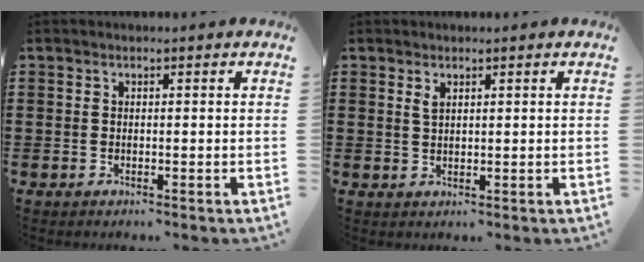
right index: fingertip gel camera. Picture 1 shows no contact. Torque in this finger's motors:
{"motor_torque": [0.00, 0.00, 0.00, 0.02]}